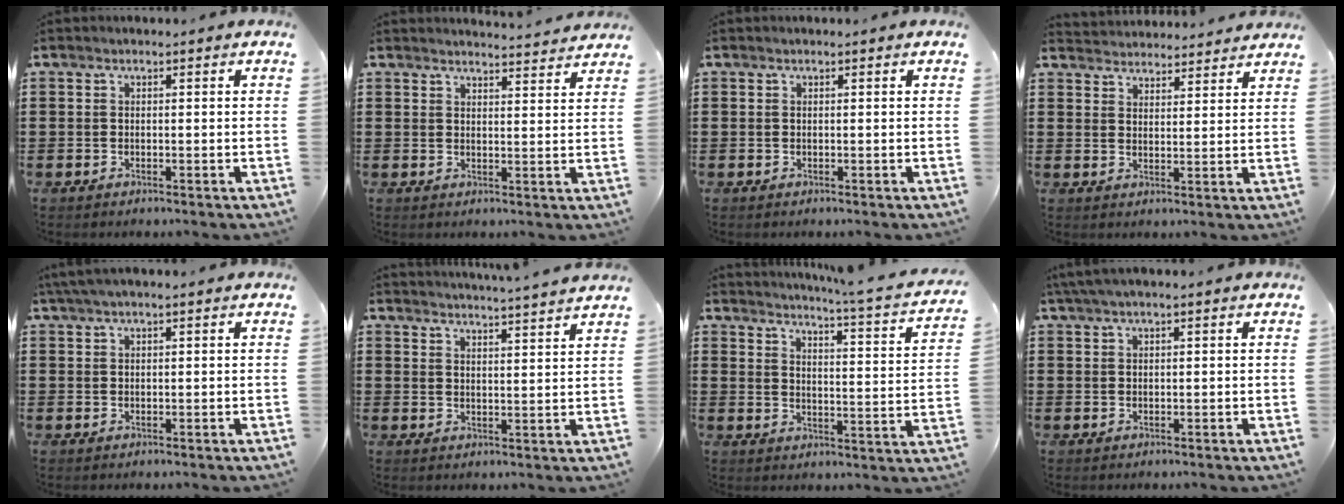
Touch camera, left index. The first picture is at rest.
{"total": 2.9, "force": [2.8, -0.3, 0.0], "torque": [-0.010, -0.016, 0.051]}
{"total": 0.0}
{"total": 3.3, "force": [3.2, 0.0, -0.6], "torque": [0.000, -0.017, 0.058]}
{"total": 1.7, "force": [1.2, 0.1, 1.2], "torque": [-0.024, 0.001, 0.022]}
{"total": 3.6, "force": [3.4, -1.0, 0.2], "torque": [-0.017, -0.023, 0.058]}
{"total": 3.8, "force": [3.3, -1.0, 1.7], "torque": [-0.045, -0.042, 0.043]}
{"total": 1.8, "force": [1.2, 0.1, 1.3], "torque": [-0.026, 0.001, 0.022]}